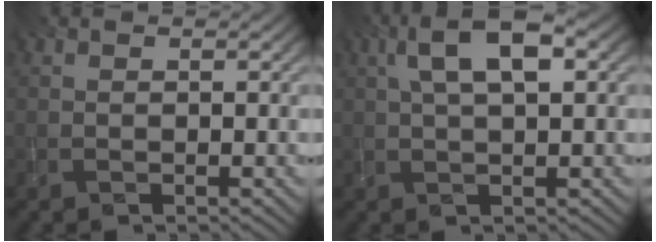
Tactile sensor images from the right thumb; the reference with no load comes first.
{"total": 7.3, "force": [2.2, 2.6, 6.5], "torque": [-0.122, 0.016, 0.037]}